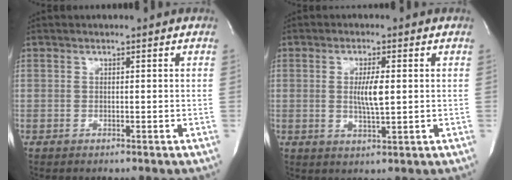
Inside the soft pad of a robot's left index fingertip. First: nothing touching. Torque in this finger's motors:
{"motor_torque": [0.56, -0.15, 0.19, 0.06]}